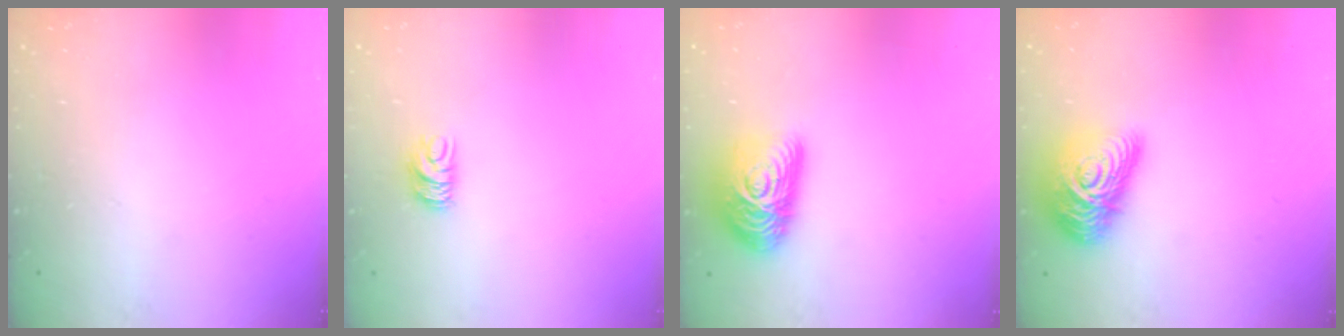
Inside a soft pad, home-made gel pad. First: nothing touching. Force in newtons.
{"total": 5.6, "press": 5.6, "slide": 0.4}
{"total": 15.9, "press": 15.9, "slide": 0.8}
{"total": 16.9, "press": 16.9, "slide": 1.2}